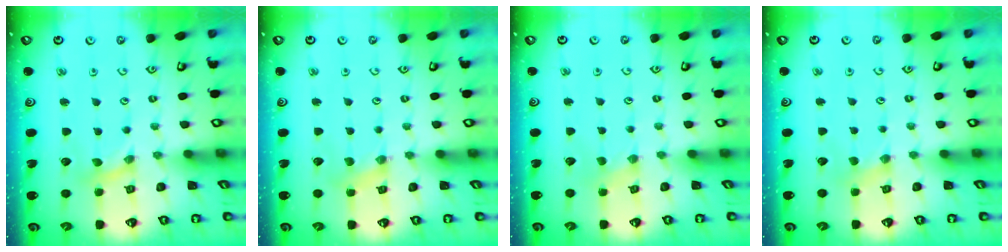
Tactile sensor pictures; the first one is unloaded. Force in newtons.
{"total": 1.7, "press": 1.7, "slide": 0.2}
{"total": 0.0}
{"total": 1.7, "press": 1.6, "slide": 0.4}